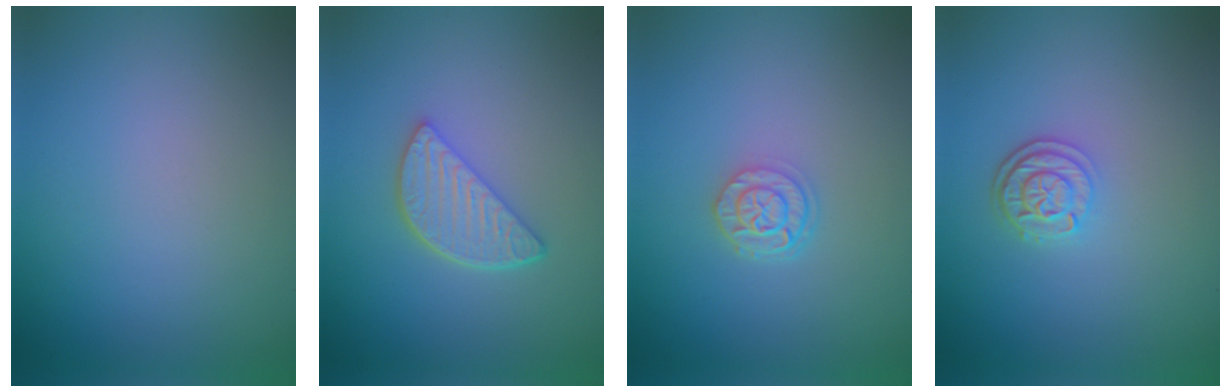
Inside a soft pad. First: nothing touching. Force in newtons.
{"total": 3.7, "press": 3.0, "slide": 2.2}
{"total": 2.4, "press": 1.9, "slide": 1.5}
{"total": 2.5, "press": 2.1, "slide": 1.4}